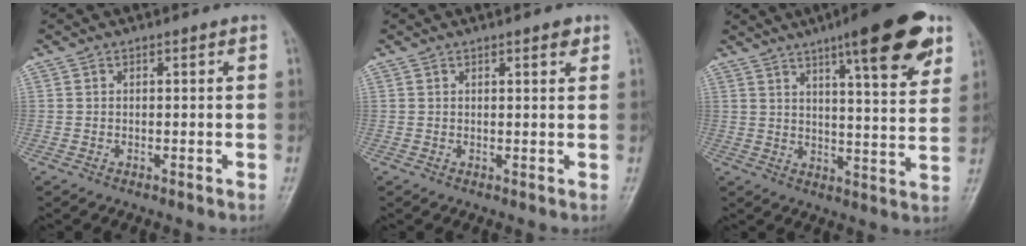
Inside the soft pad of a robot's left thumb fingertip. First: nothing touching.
{"total": 1.9, "force": [1.1, 0.5, 1.4], "torque": [-0.017, -0.005, 0.014]}
{"total": 16.9, "force": [9.8, 3.6, 13.4], "torque": [-0.163, -0.039, 0.136]}